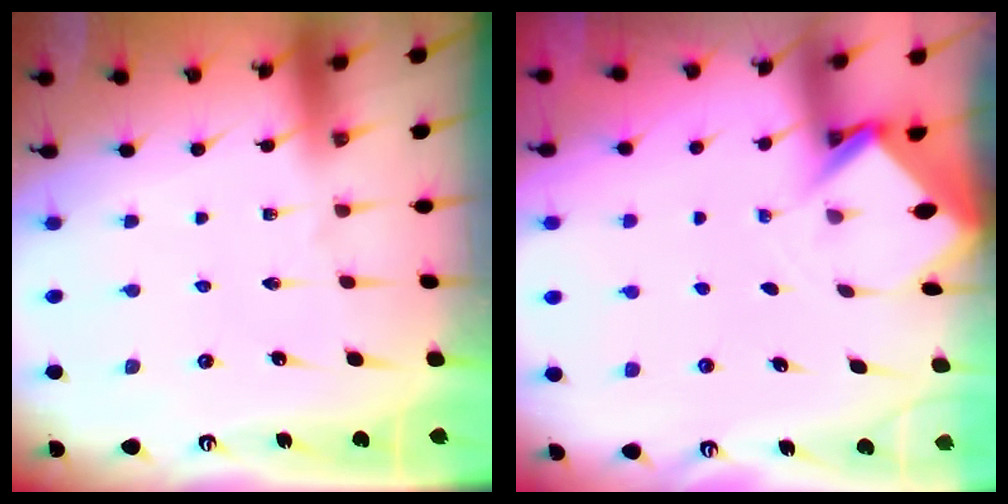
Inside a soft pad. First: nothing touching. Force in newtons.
{"total": 2.9, "press": 2.9, "slide": 0.3}